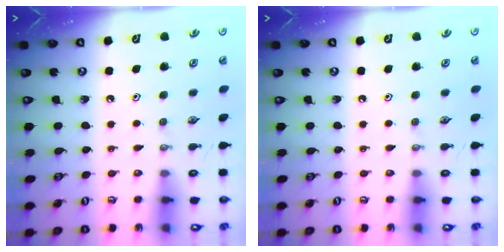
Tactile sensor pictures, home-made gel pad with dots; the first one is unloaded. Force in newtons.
{"total": 0.0}